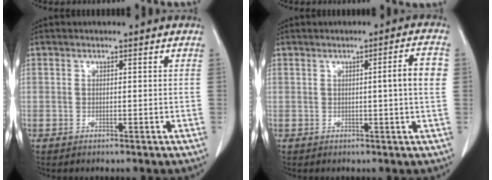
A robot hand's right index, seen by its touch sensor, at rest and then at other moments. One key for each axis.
{"total": 4.5, "fx": 0.3, "fy": -0.4, "fz": 4.5, "tx": -0.061, "ty": 0.001, "tz": 0.002}